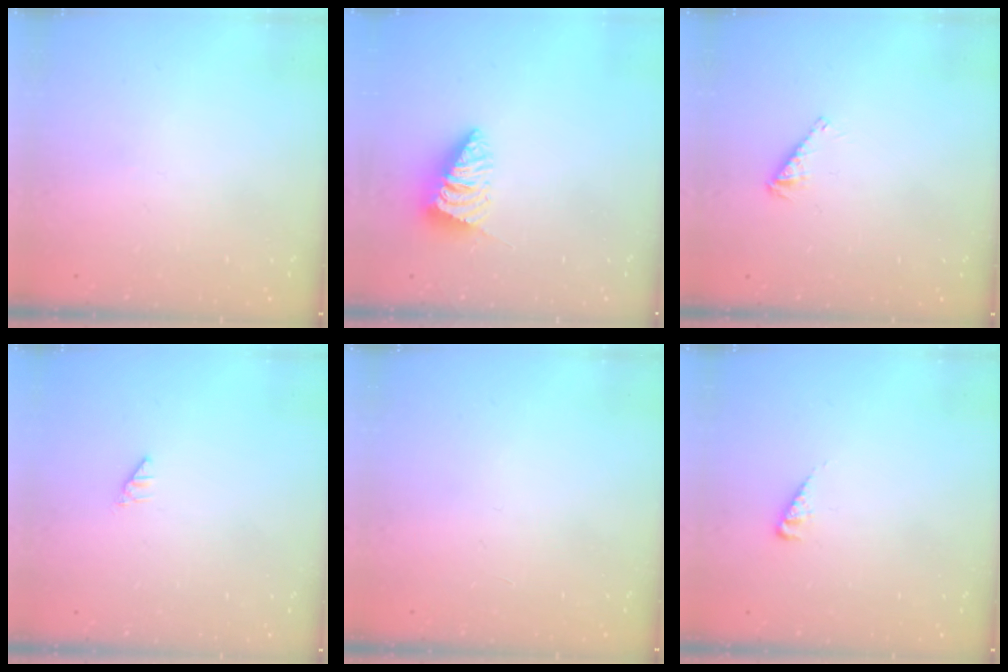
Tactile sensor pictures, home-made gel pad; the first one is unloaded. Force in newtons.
{"total": 2.8, "press": 2.8, "slide": 0.2}
{"total": 3.7, "press": 3.7, "slide": 0.3}
{"total": 0.0}
{"total": 0.0}
{"total": 2.6, "press": 2.6, "slide": 0.5}